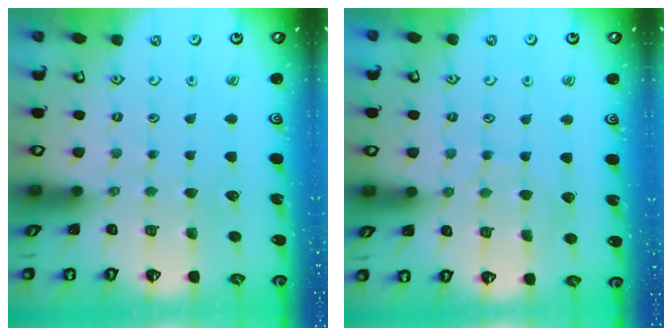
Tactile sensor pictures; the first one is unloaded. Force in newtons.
{"total": 5.5, "press": 5.5, "slide": 0.5}